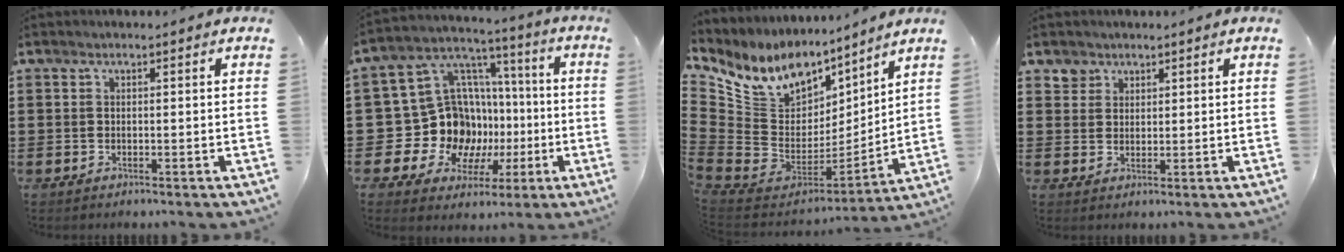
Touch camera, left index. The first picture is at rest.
{"total": 14.8, "force": [-2.5, 13.4, 5.7], "torque": [-0.156, -0.020, -0.016]}
{"total": 9.8, "force": [6.4, 6.5, 3.5], "torque": [-0.117, -0.053, 0.115]}
{"total": 2.5, "force": [1.8, 1.8, -0.1], "torque": [-0.008, 0.007, 0.034]}